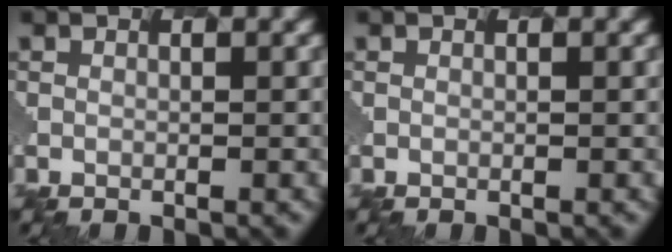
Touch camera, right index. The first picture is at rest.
{"total": 0.0}